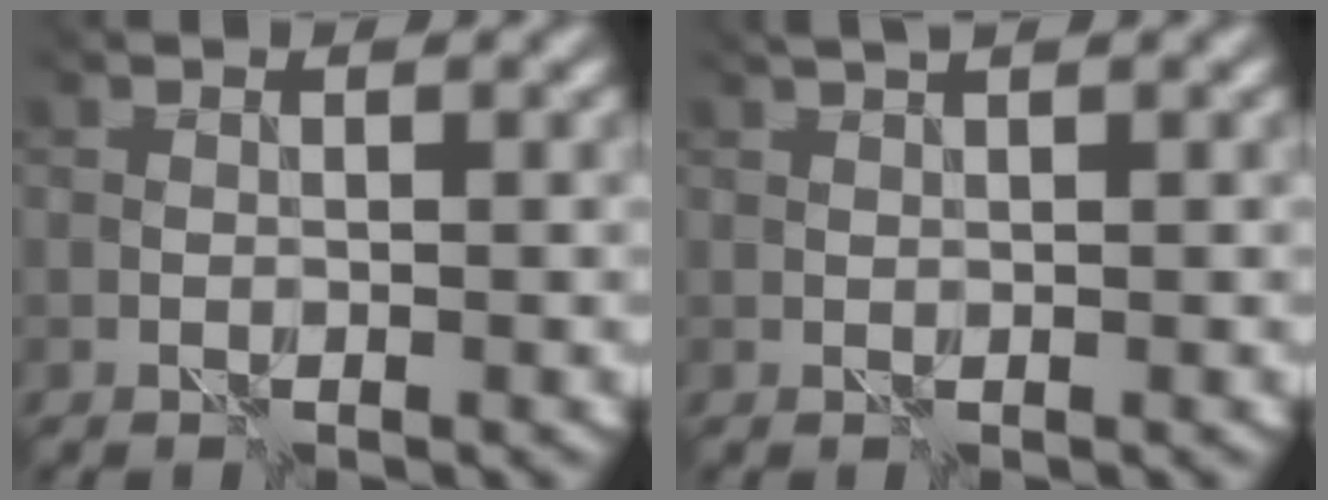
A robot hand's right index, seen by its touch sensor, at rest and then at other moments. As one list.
[{"total": 1.4, "force": [1.2, -0.6, 0.2], "torque": [-0.008, 0.002, 0.025]}]